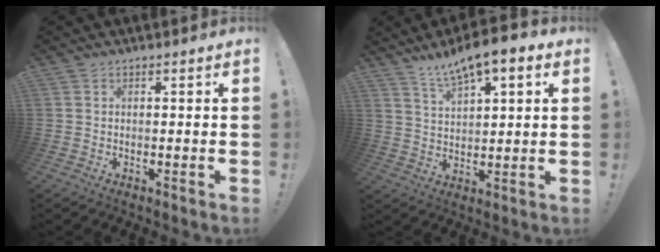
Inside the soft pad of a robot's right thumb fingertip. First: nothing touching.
{"total": 9.3, "force": [6.9, 2.7, 5.7], "torque": [-0.100, -0.037, 0.121]}